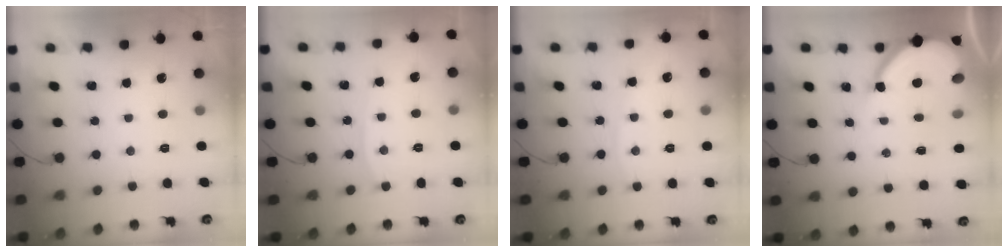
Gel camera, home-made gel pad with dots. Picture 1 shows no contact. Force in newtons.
{"total": 5.0, "press": 4.9, "slide": 0.6}
{"total": 4.0, "press": 4.0, "slide": 0.5}
{"total": 9.2, "press": 9.2, "slide": 1.0}